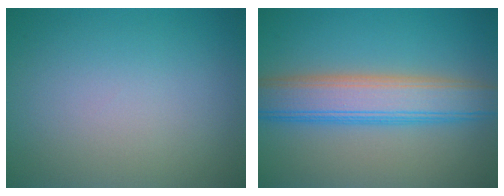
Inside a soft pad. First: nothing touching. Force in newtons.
{"total": 6.1, "press": 6.1, "slide": 0.4}